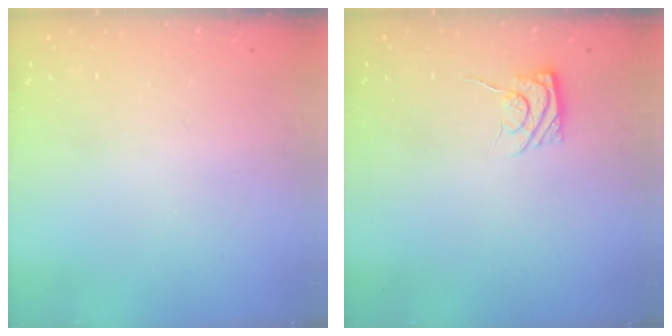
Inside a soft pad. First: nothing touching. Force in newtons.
{"total": 6.1, "press": 5.9, "slide": 1.6}